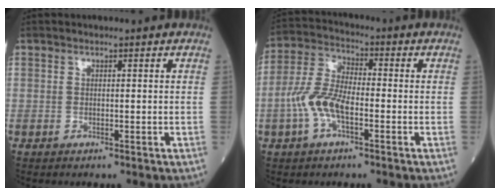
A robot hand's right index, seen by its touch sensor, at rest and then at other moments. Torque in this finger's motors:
{"motor_torque": [0.73, -0.61, 0.22, 0.15]}